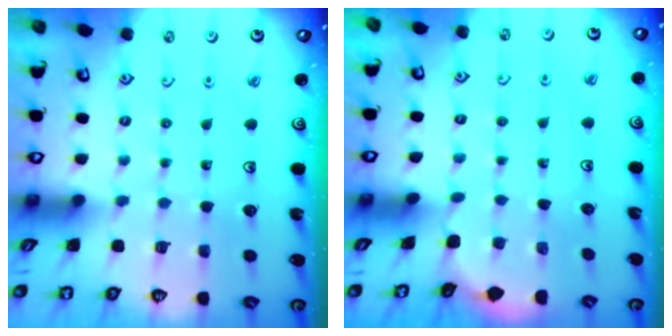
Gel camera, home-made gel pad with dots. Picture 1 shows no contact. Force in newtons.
{"total": 1.3, "press": 1.3, "slide": 0.1}